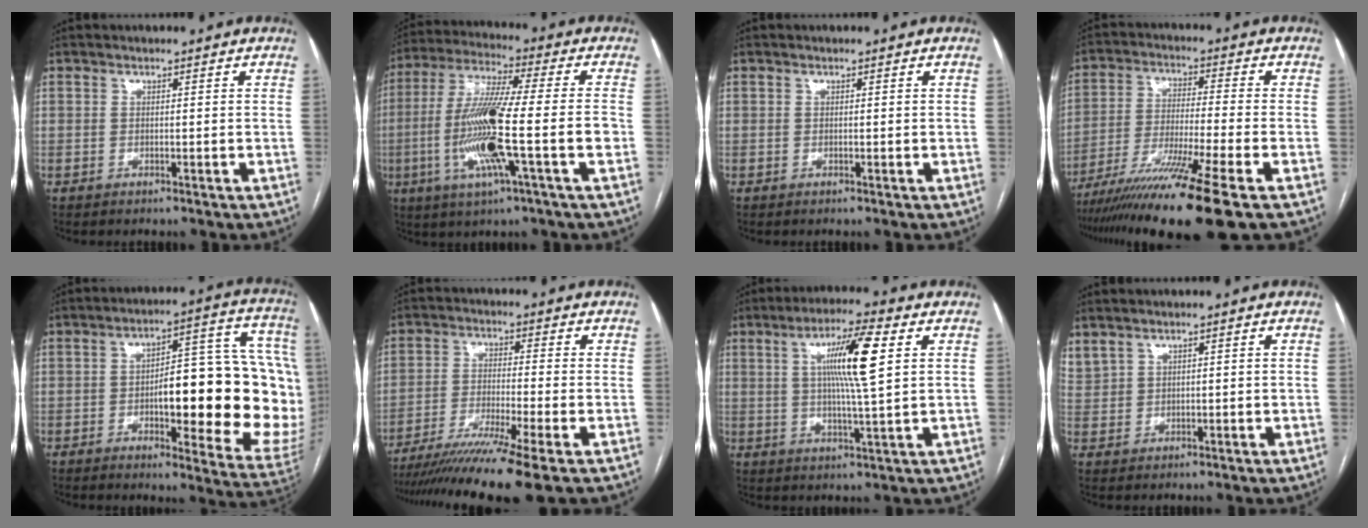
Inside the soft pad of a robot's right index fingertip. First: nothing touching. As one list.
[{"total": 15.8, "force": [-3.7, 0.4, 15.4], "torque": [-0.304, -0.009, -0.071]}, {"total": 0.0}, {"total": 16.2, "force": [-11.2, -1.6, 11.6], "torque": [-0.202, -0.044, -0.193]}, {"total": 24.9, "force": [-1.8, 6.7, 23.9], "torque": [-0.224, 0.037, -0.007]}, {"total": 13.7, "force": [-10.2, -1.7, 8.9], "torque": [-0.155, -0.039, -0.166]}, {"total": 10.6, "force": [2.8, 0.0, 10.2], "torque": [-0.180, 0.004, 0.047]}, {"total": 3.6, "force": [2.8, 1.9, 1.3], "torque": [-0.033, 0.014, 0.072]}]